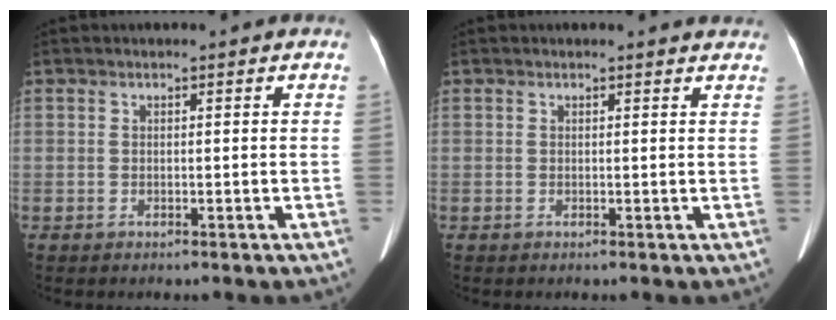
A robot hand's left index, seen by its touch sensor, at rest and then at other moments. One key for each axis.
{"total": 2.6, "fx": 2.5, "fy": 0.5, "fz": 0.3, "tx": -0.009, "ty": -0.003, "tz": 0.012}